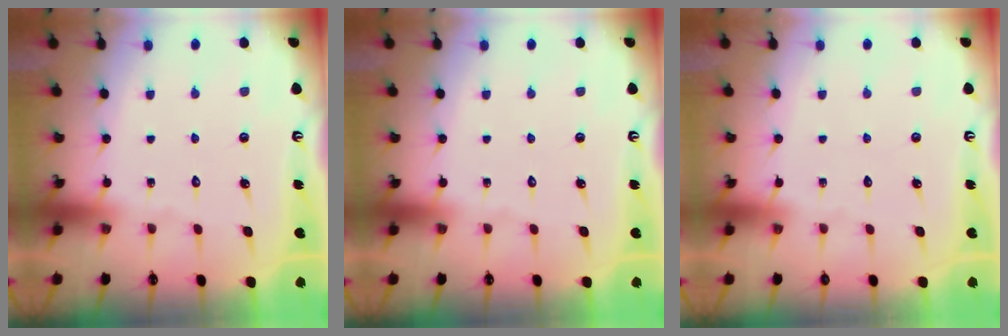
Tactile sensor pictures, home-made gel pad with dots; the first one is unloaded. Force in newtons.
{"total": 0.0}
{"total": 0.0}